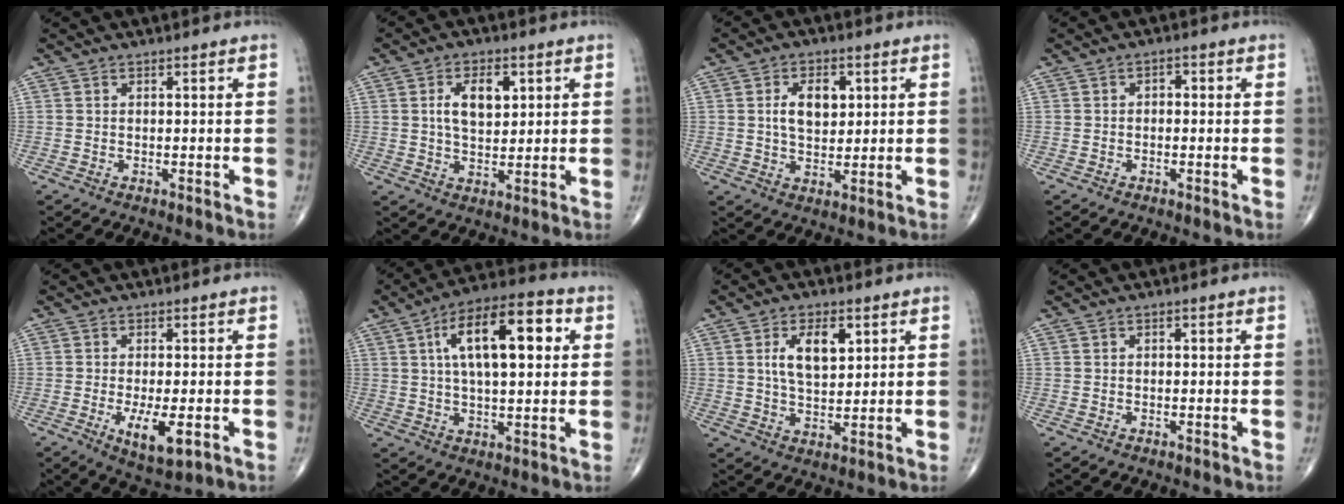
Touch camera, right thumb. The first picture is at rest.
{"total": 7.6, "force": [2.1, 4.2, 5.9], "torque": [-0.084, -0.006, 0.037]}
{"total": 7.2, "force": [1.7, 4.4, 5.5], "torque": [-0.072, -0.006, 0.028]}
{"total": 1.6, "force": [0.0, 1.1, 1.2], "torque": [-0.005, 0.007, -0.008]}
{"total": 7.4, "force": [-2.2, 2.5, 6.6], "torque": [-0.111, -0.017, -0.032]}
{"total": 17.0, "force": [4.3, 7.2, 14.8], "torque": [-0.223, 0.017, 0.062]}
{"total": 8.5, "force": [2.7, 4.4, 6.7], "torque": [-0.102, -0.011, 0.049]}
{"total": 0.5, "force": [0.0, 0.4, 0.4], "torque": [-0.001, 0.002, -0.003]}